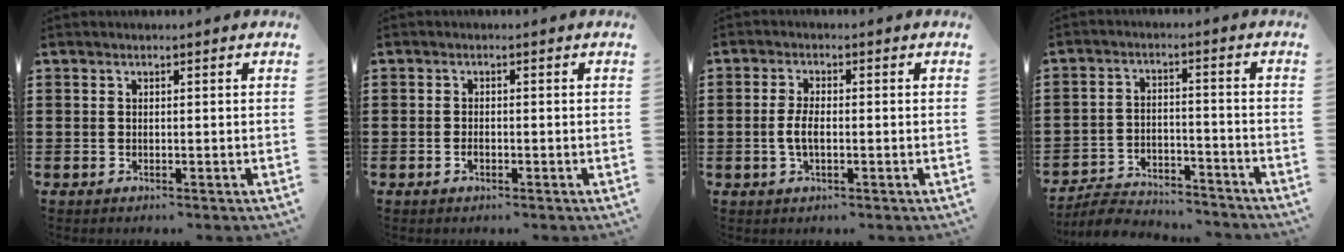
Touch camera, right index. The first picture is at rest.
{"total": 1.1, "force": [-0.6, 0.5, 0.8], "torque": [-0.018, -0.003, -0.010]}
{"total": 3.3, "force": [-0.5, 1.4, 3.0], "torque": [-0.070, -0.001, -0.014]}
{"total": 5.4, "force": [-5.3, 0.7, 0.7], "torque": [-0.026, 0.005, -0.109]}